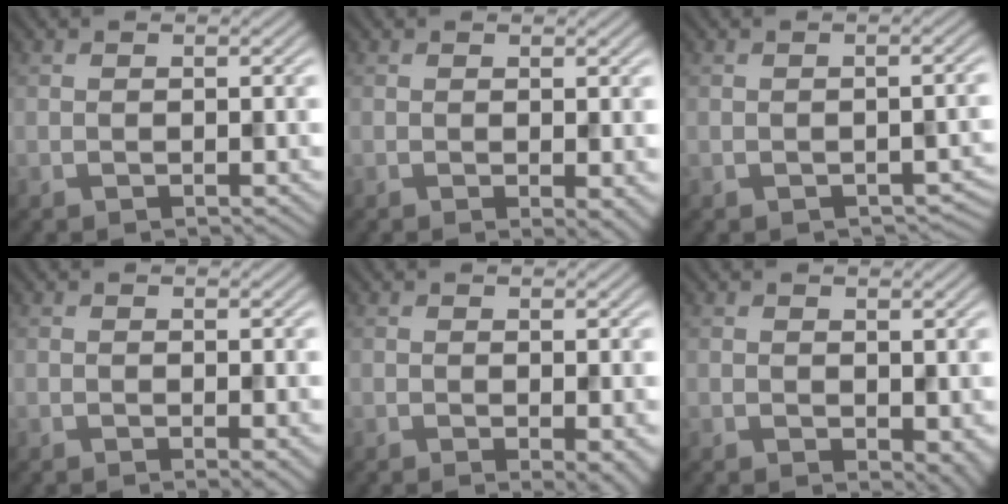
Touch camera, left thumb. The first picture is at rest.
{"total": 1.6, "force": [0.0, 0.6, 1.5], "torque": [-0.020, -0.007, 0.001]}
{"total": 2.4, "force": [-1.3, 1.3, 1.6], "torque": [-0.021, -0.009, -0.011]}
{"total": 1.0, "force": [0.1, 0.2, 0.9], "torque": [-0.012, -0.004, 0.000]}
{"total": 2.2, "force": [-0.3, 0.9, 2.0], "torque": [-0.027, -0.007, -0.002]}
{"total": 2.3, "force": [0.3, 1.5, 1.7], "torque": [-0.026, -0.007, 0.011]}